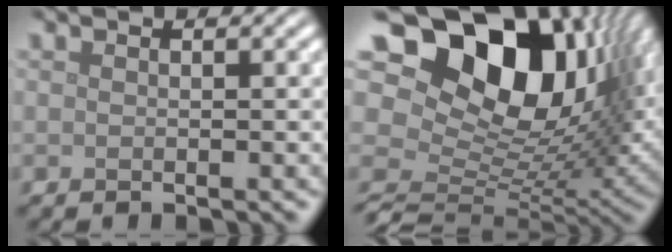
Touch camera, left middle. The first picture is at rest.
{"total": 18.2, "force": [5.9, 11.6, 12.6], "torque": [-0.196, 0.009, 0.113]}